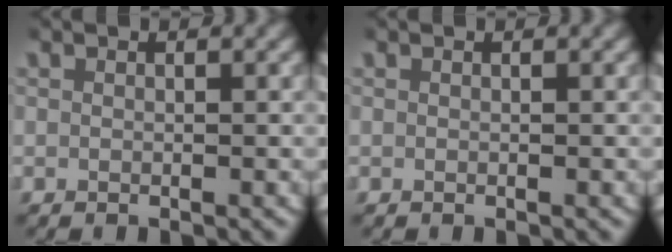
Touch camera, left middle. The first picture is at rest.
{"total": 0.0}